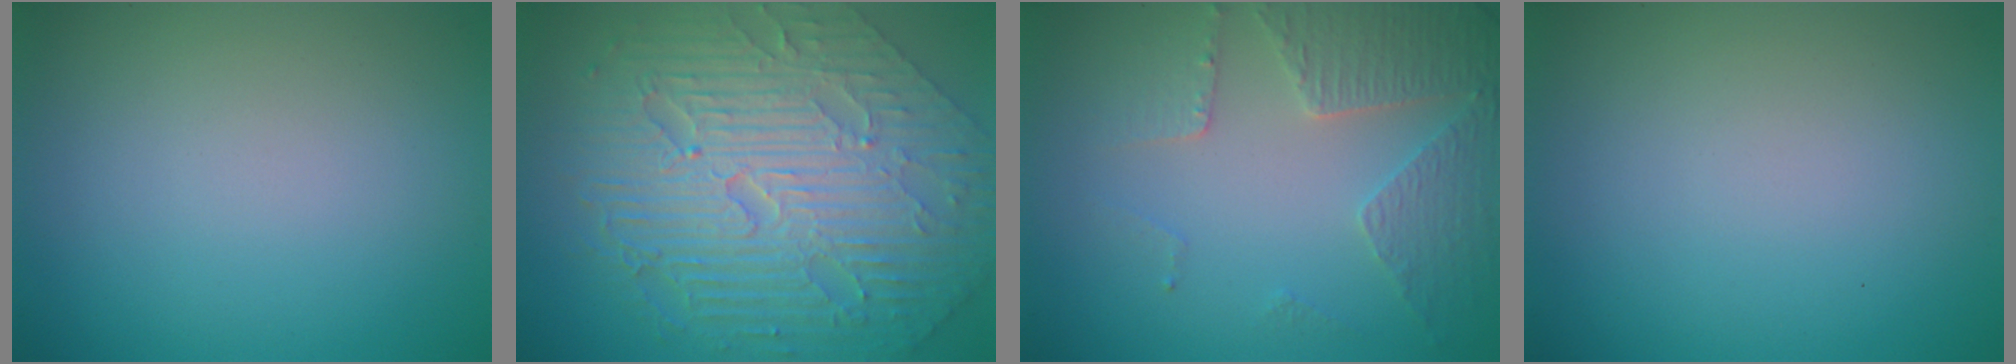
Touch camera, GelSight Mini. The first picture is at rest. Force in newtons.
{"total": 11.3, "press": 7.6, "slide": 8.4}
{"total": 4.4, "press": 3.3, "slide": 2.9}
{"total": 0.0}